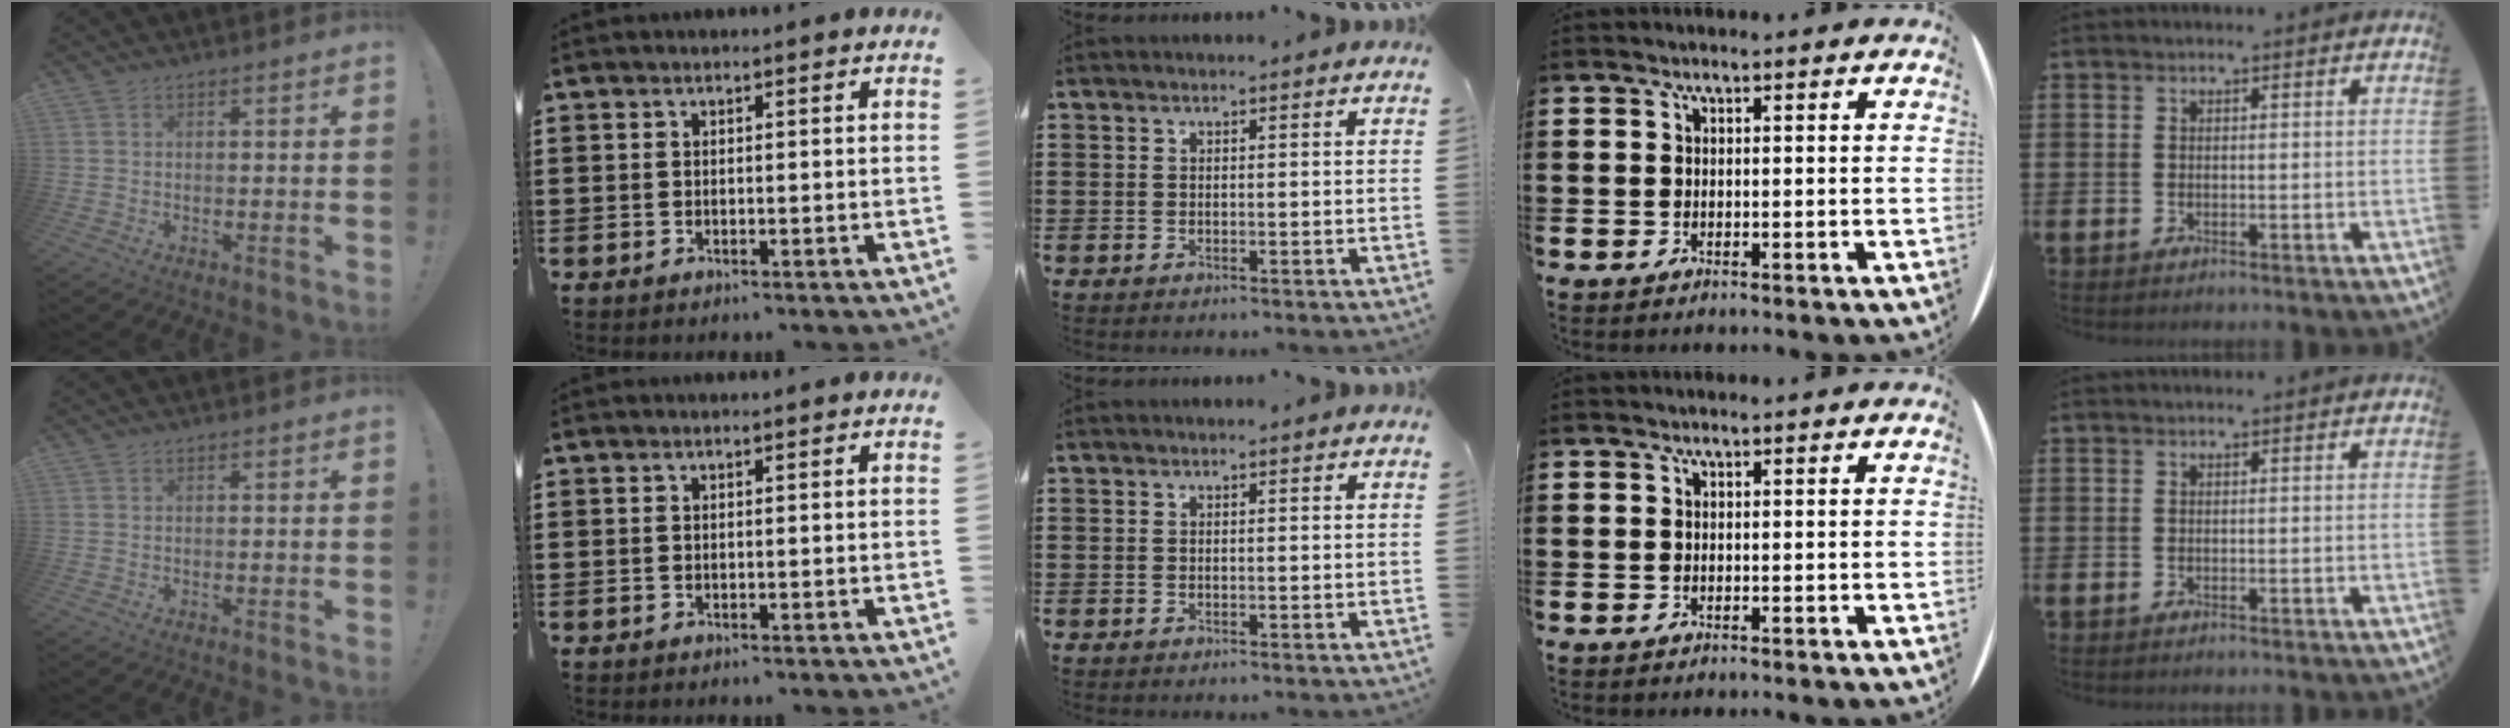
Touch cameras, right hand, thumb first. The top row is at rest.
{}